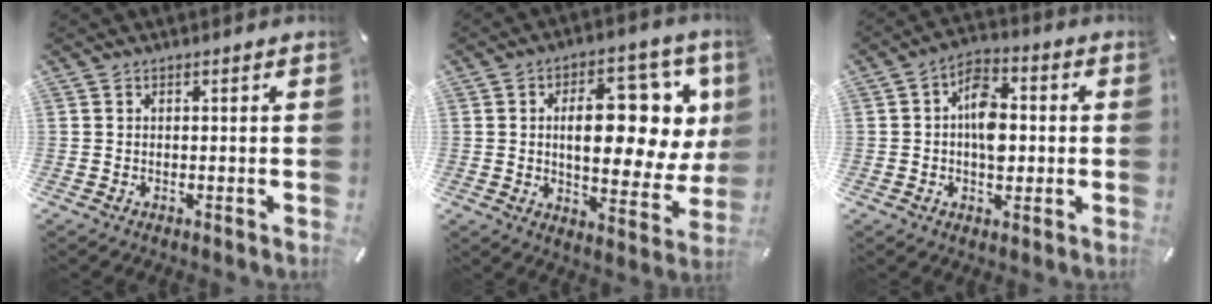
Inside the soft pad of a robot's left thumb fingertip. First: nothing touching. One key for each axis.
{"total": 18.6, "fx": 5.2, "fy": 9.5, "fz": 15.1, "tx": -0.205, "ty": -0.034, "tz": 0.084}
{"total": 8.9, "fx": -0.4, "fy": 5.7, "fz": 6.9, "tx": -0.097, "ty": 0.006, "tz": -0.009}